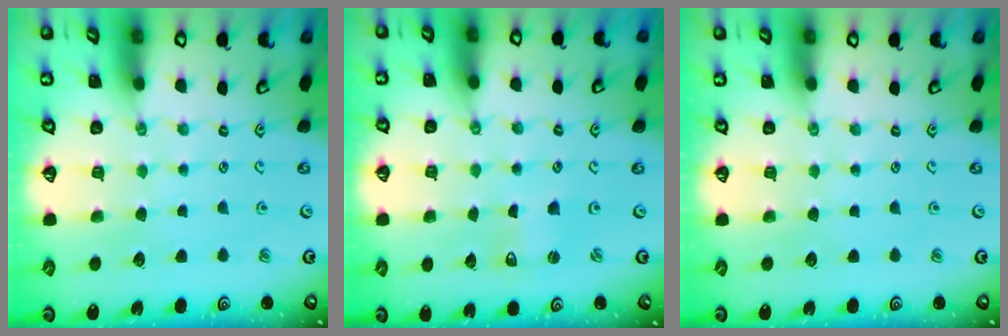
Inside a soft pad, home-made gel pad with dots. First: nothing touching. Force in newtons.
{"total": 0.0}
{"total": 0.0}